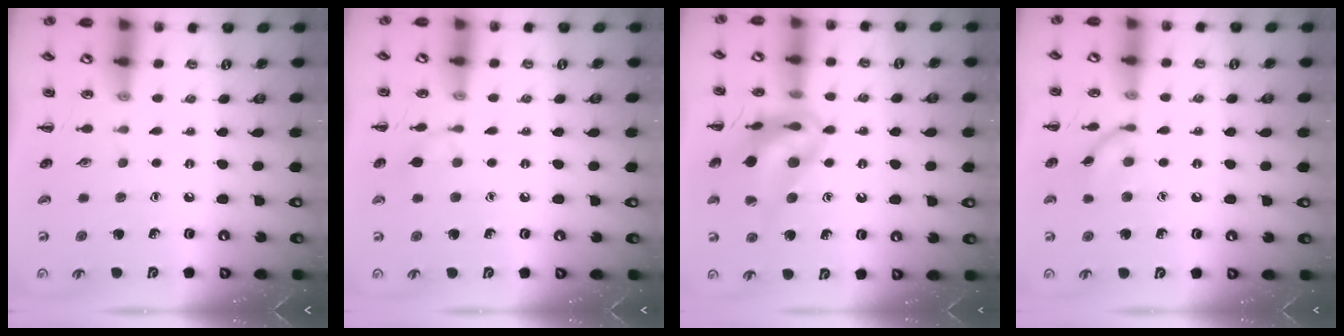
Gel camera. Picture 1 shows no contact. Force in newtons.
{"total": 5.2, "press": 4.8, "slide": 2.0}
{"total": 16.1, "press": 15.8, "slide": 3.1}
{"total": 8.1, "press": 8.1, "slide": 0.2}